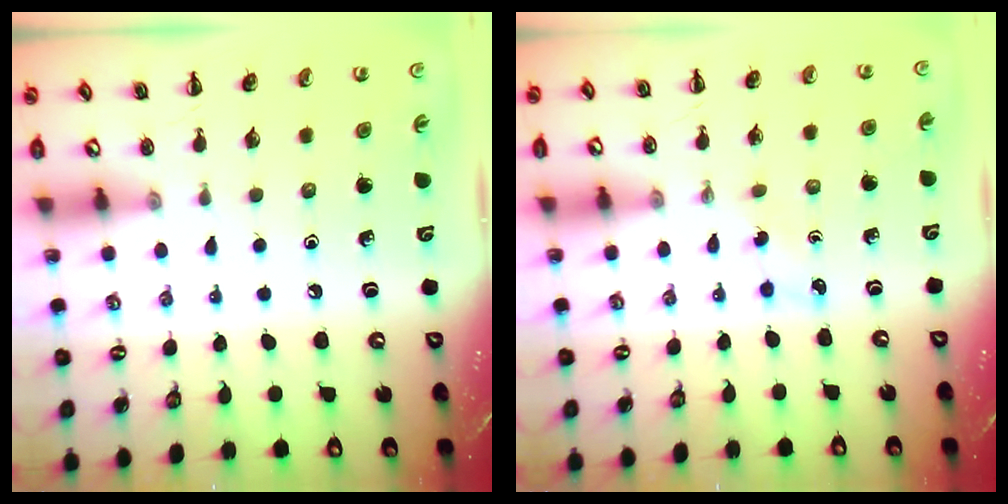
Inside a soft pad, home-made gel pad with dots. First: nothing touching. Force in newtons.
{"total": 2.6, "press": 2.5, "slide": 0.8}